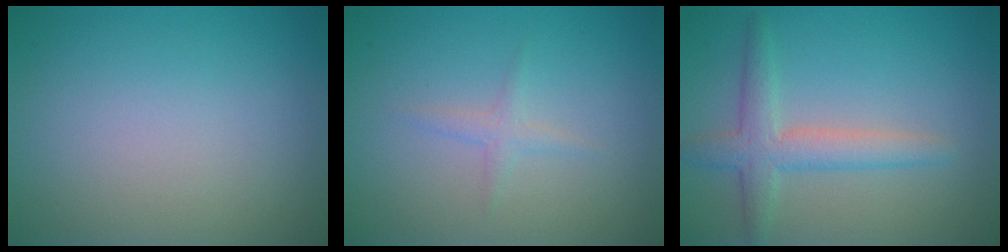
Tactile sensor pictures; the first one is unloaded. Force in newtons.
{"total": 1.1, "press": 1.1, "slide": 0.0}
{"total": 3.4, "press": 3.4, "slide": 0.1}